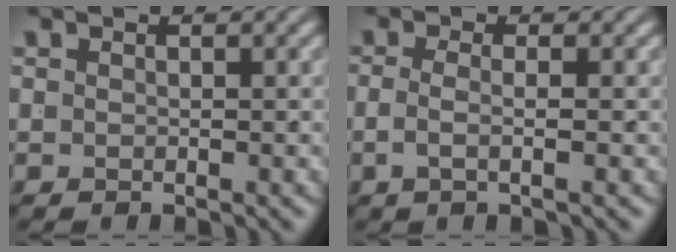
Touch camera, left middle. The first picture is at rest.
{"total": 2.0, "force": [-0.7, -0.3, 1.9], "torque": [-0.038, -0.011, -0.007]}